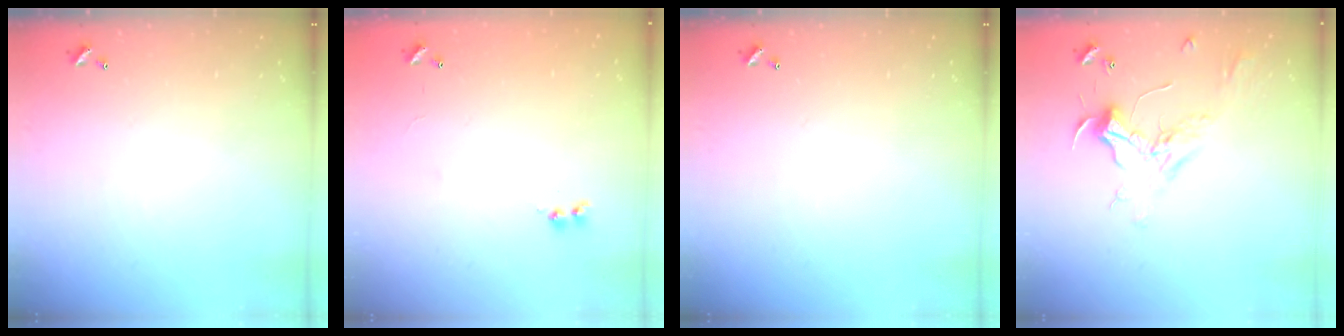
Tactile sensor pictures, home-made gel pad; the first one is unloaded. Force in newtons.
{"total": 7.3, "press": 7.3, "slide": 0.5}
{"total": 0.0}
{"total": 2.4, "press": 2.3, "slide": 0.8}